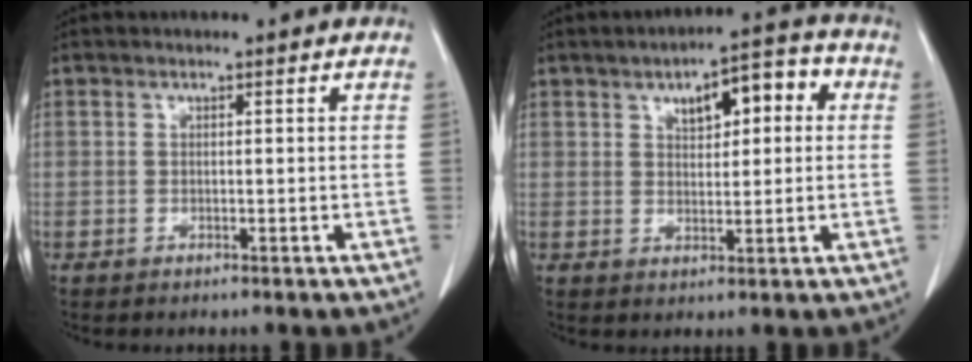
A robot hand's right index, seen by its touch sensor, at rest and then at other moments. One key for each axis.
{"total": 8.2, "fx": 2.7, "fy": 3.4, "fz": 7.0, "tx": -0.092, "ty": 0.029, "tz": 0.036}